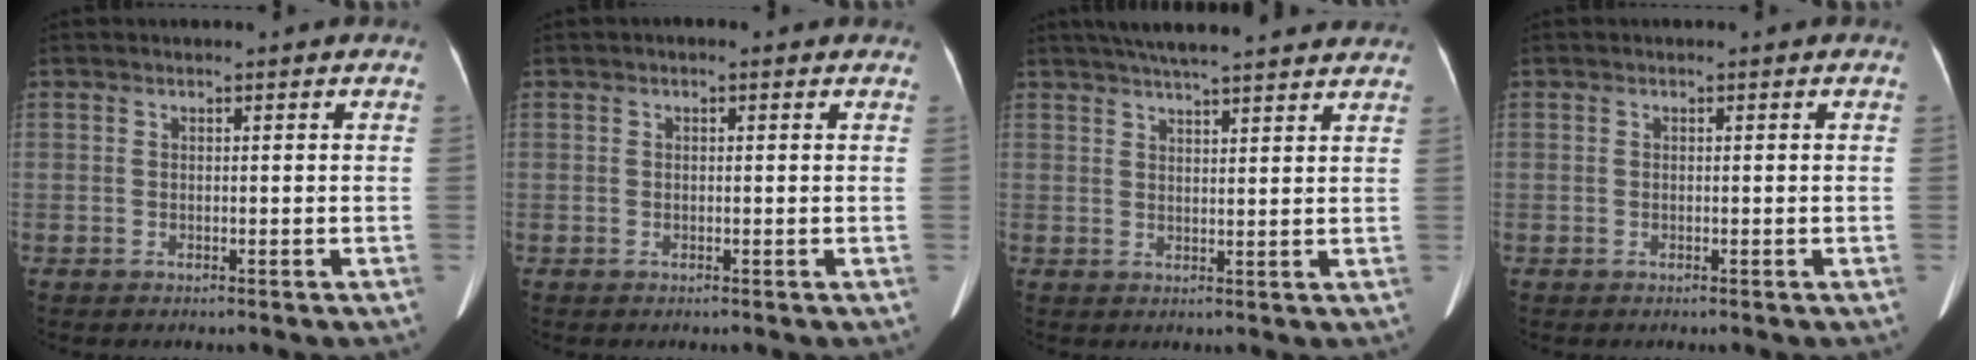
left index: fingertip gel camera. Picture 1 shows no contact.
{"total": 0.9, "force": [0.5, 0.4, 0.6], "torque": [-0.013, 0.011, 0.000]}
{"total": 16.2, "force": [14.3, 1.7, 7.4], "torque": [-0.113, 0.040, 0.188]}
{"total": 0.0}